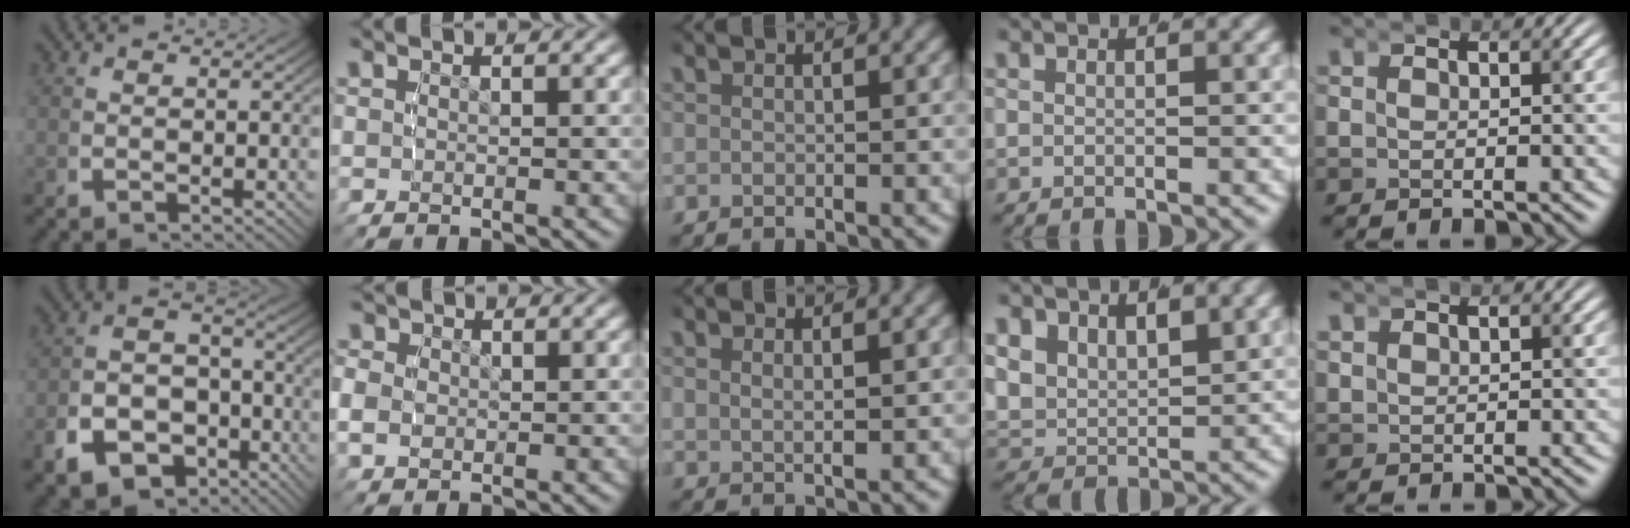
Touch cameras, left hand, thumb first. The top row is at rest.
{"thumb": {"total": 12.1, "force": [-4.4, 9.6, 5.9], "torque": [-0.111, -0.039, -0.068]}, "index": {"total": 3.0, "force": [0.1, 2.6, 1.5], "torque": [-0.039, -0.009, 0.007]}, "middle": {"total": 1.3, "force": [0.7, 0.4, 1.0], "torque": [-0.018, -0.009, 0.021]}, "ring": {"total": 7.5, "force": [1.2, 6.6, 3.3], "torque": [-0.109, -0.024, 0.012]}, "little": {"total": 1.5, "force": [1.3, 0.4, 0.4], "torque": [-0.011, 0.005, 0.025]}}